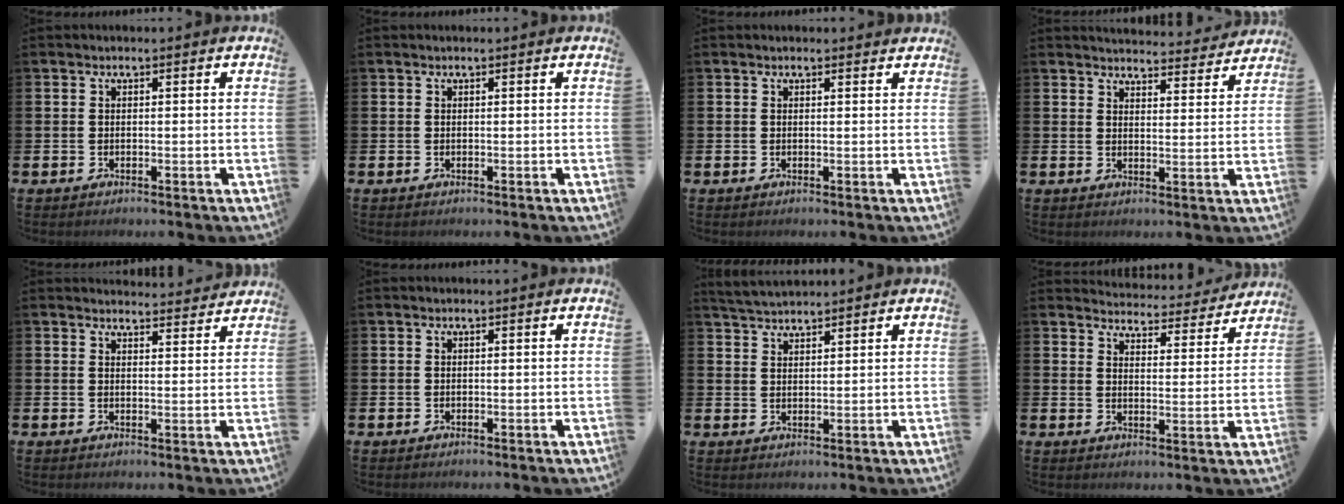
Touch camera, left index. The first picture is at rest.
{"total": 0.0}
{"total": 0.6, "force": [0.6, 0.2, 0.2], "torque": [0.006, 0.000, 0.009]}
{"total": 4.3, "force": [4.2, 0.5, 0.1], "torque": [-0.005, -0.034, 0.073]}
{"total": 3.3, "force": [3.3, 0.3, -0.1], "torque": [0.005, -0.024, 0.057]}
{"total": 0.0}
{"total": 3.4, "force": [3.3, 0.5, 0.4], "torque": [-0.016, -0.012, 0.062]}
{"total": 4.4, "force": [4.3, 0.7, 0.1], "torque": [-0.010, -0.040, 0.070]}